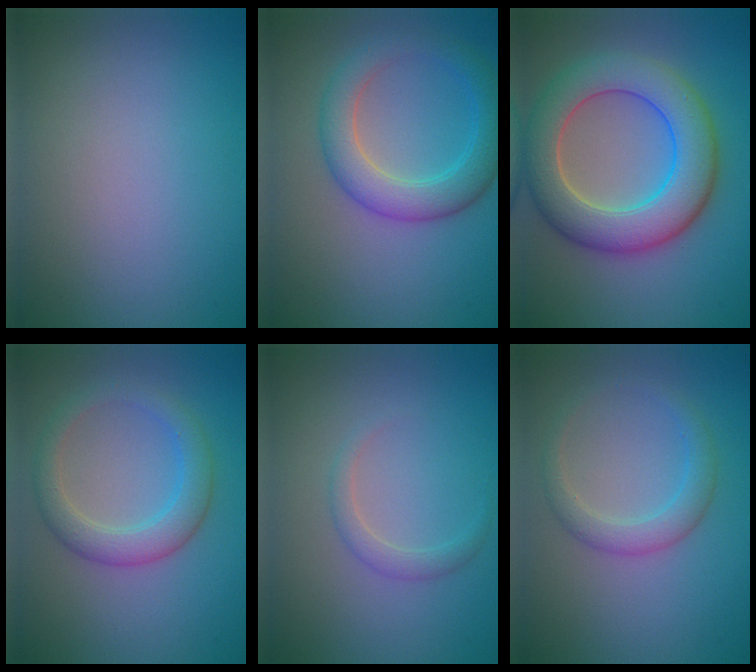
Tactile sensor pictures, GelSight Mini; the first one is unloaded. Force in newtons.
{"total": 4.7, "press": 4.7, "slide": 0.1}
{"total": 8.7, "press": 8.7, "slide": 0.9}
{"total": 3.7, "press": 3.7, "slide": 0.2}
{"total": 1.4, "press": 1.4, "slide": 0.1}
{"total": 2.5, "press": 2.5, "slide": 0.1}